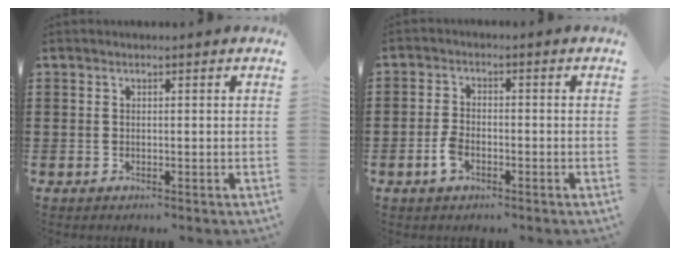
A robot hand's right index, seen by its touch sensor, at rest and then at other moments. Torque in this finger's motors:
{"motor_torque": [1.11, 0.32, 0.44, 0.10]}